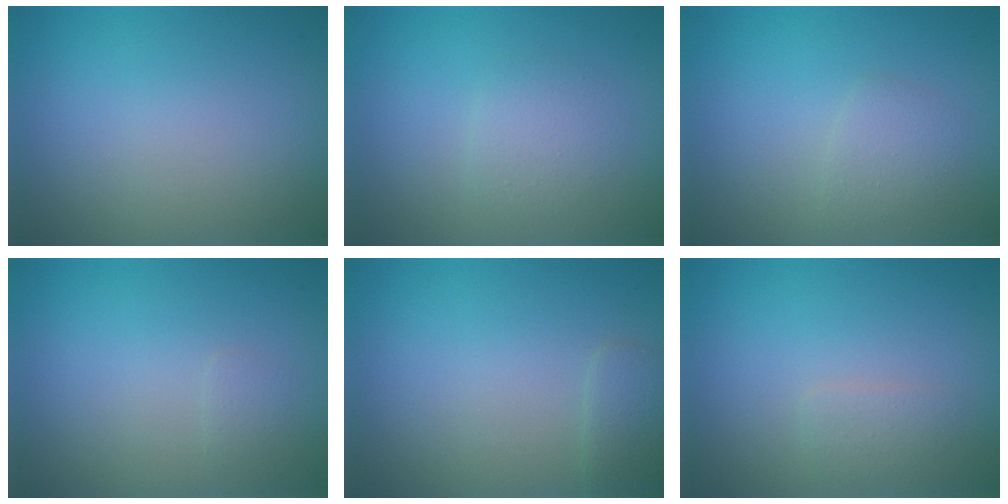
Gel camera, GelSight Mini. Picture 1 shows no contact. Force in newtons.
{"total": 1.7, "press": 1.7, "slide": 0.1}
{"total": 1.5, "press": 1.5, "slide": 0.2}
{"total": 0.6, "press": 0.6, "slide": 0.1}
{"total": 1.4, "press": 1.4, "slide": 0.1}
{"total": 1.0, "press": 1.0, "slide": 0.0}